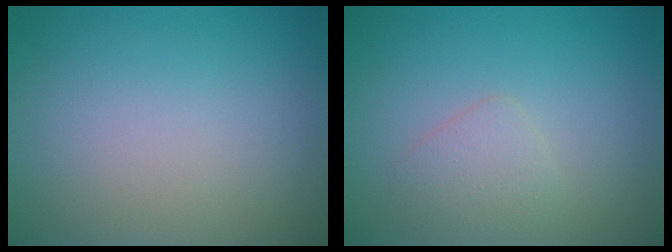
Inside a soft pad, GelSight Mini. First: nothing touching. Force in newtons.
{"total": 1.6, "press": 1.6, "slide": 0.1}